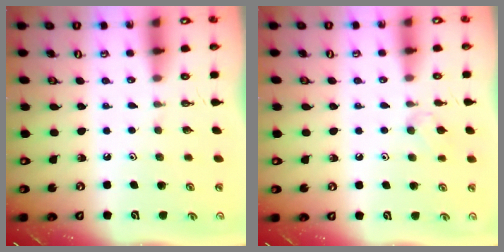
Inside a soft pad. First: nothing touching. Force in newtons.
{"total": 5.2, "press": 5.2, "slide": 0.7}